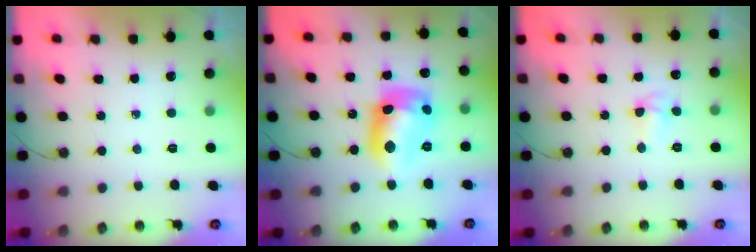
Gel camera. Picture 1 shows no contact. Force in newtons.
{"total": 14.4, "press": 14.4, "slide": 0.9}
{"total": 3.5, "press": 3.4, "slide": 0.7}